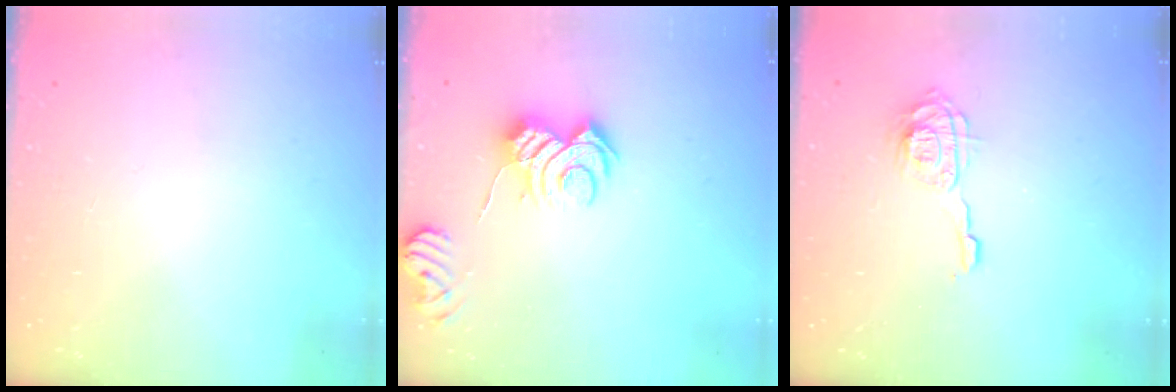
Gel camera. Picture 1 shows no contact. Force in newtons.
{"total": 8.5, "press": 8.5, "slide": 0.7}
{"total": 9.5, "press": 9.4, "slide": 0.6}